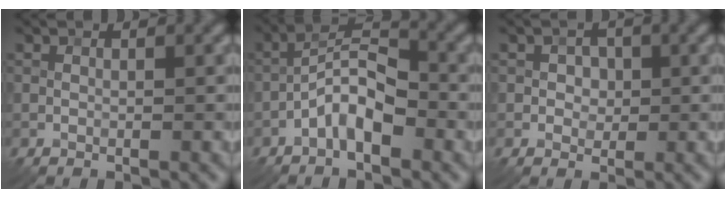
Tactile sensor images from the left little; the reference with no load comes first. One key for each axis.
{"total": 5.0, "fx": -2.3, "fy": 1.9, "fz": 3.9, "tx": -0.067, "ty": 0.018, "tz": -0.051}
{"total": 1.6, "fx": 0.2, "fy": 1.3, "fz": 0.8, "tx": -0.010, "ty": -0.001, "tz": 0.000}